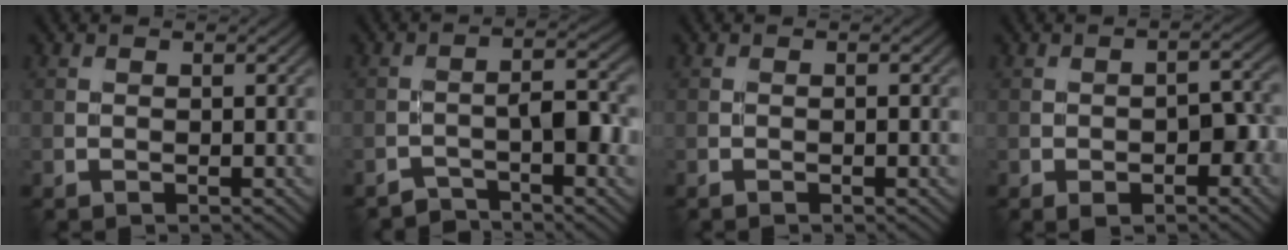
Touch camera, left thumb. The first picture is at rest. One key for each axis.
{"total": 4.6, "fx": -2.9, "fy": 1.3, "fz": 3.3, "tx": -0.052, "ty": 0.010, "tz": -0.055}
{"total": 1.1, "fx": -0.5, "fy": 0.1, "fz": 0.9, "tx": -0.016, "ty": 0.001, "tz": -0.010}
{"total": 5.8, "fx": -2.1, "fy": 2.7, "fz": 4.6, "tx": -0.064, "ty": -0.003, "tz": -0.030}